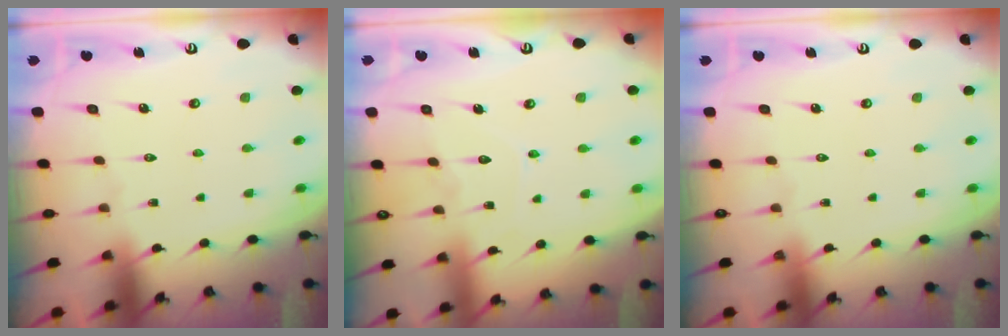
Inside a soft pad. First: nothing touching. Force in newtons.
{"total": 6.1, "press": 6.1, "slide": 0.6}
{"total": 0.0}